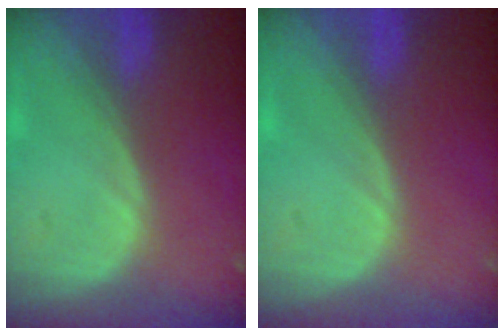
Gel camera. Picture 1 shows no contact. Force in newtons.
{"total": 0.0}